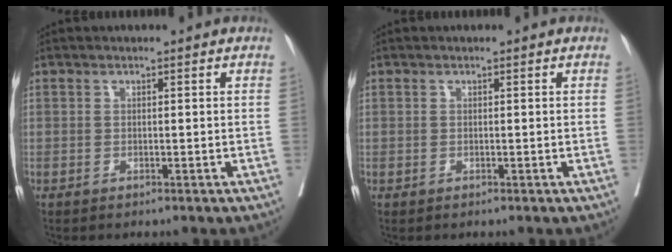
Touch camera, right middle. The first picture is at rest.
{"total": 0.0}